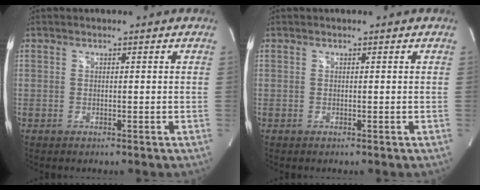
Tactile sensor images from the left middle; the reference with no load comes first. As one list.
[{"total": 0.0}]